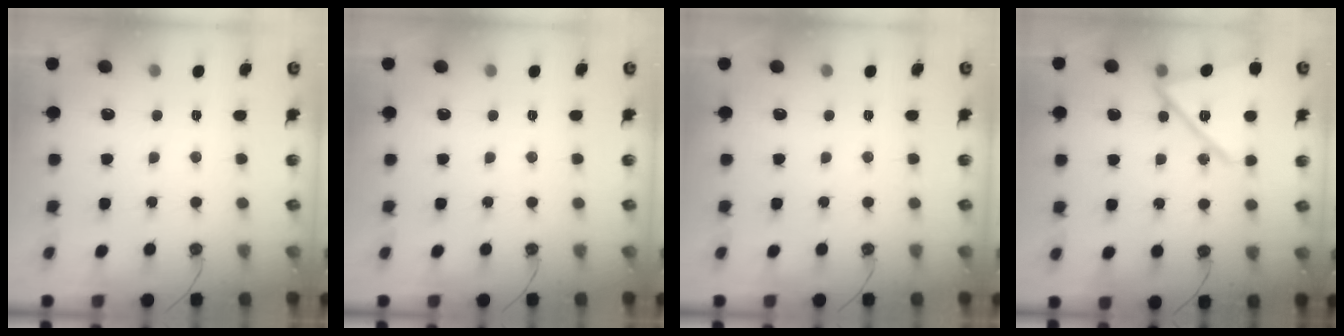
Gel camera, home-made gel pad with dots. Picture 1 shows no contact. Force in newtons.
{"total": 0.0}
{"total": 0.0}
{"total": 17.0, "press": 17.0, "slide": 1.1}